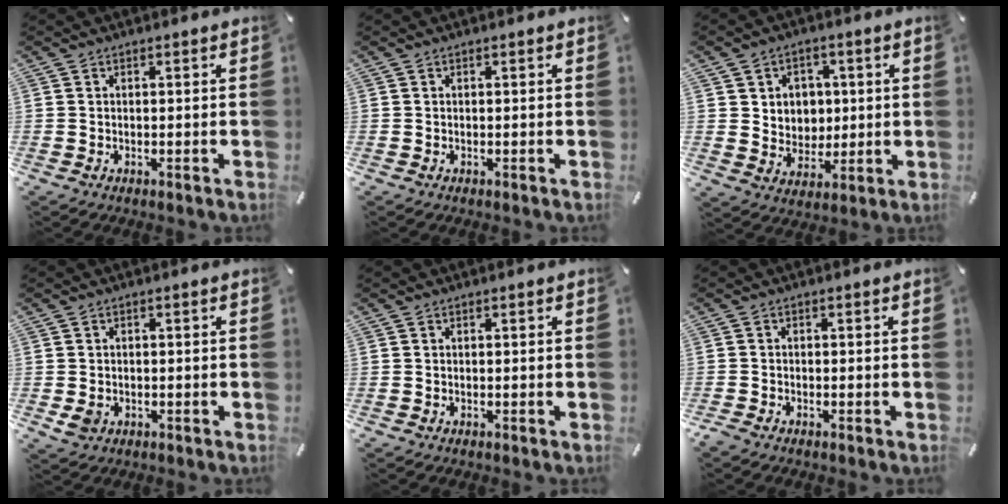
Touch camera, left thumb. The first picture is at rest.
{"total": 0.0}
{"total": 6.8, "force": [1.7, 6.6, 0.9], "torque": [-0.012, -0.012, 0.032]}
{"total": 2.6, "force": [-0.7, 2.1, 1.4], "torque": [-0.037, -0.003, -0.015]}
{"total": 0.0}
{"total": 1.1, "force": [-0.9, 0.3, 0.5], "torque": [-0.008, 0.000, -0.017]}